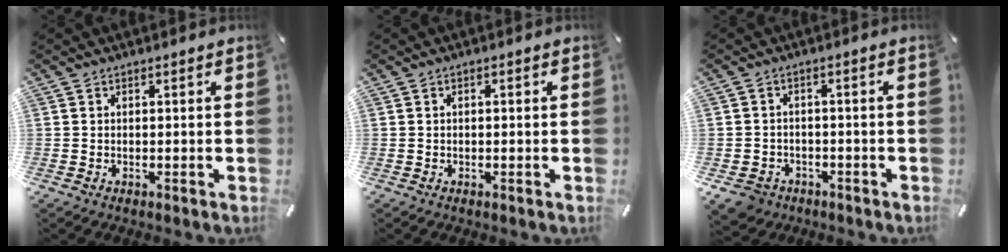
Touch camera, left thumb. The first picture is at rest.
{"total": 0.8, "force": [-0.2, 0.4, 0.7], "torque": [-0.012, 0.001, -0.005]}
{"total": 4.7, "force": [-2.7, 3.6, 1.3], "torque": [-0.040, 0.011, -0.053]}